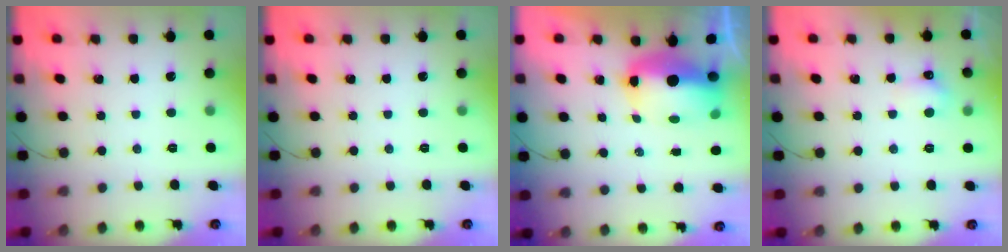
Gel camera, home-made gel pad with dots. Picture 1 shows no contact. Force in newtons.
{"total": 0.0}
{"total": 9.6, "press": 9.4, "slide": 2.2}
{"total": 4.6, "press": 4.4, "slide": 1.3}